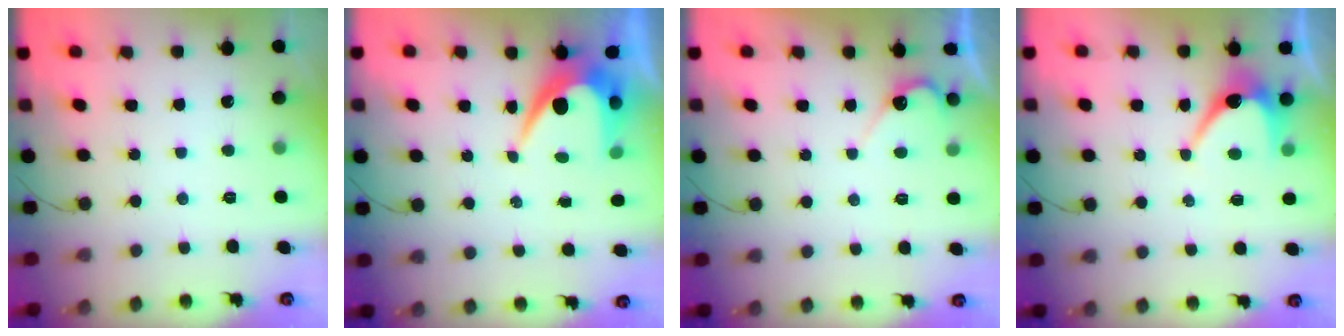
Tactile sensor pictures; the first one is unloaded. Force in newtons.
{"total": 6.5, "press": 6.5, "slide": 0.6}
{"total": 4.4, "press": 4.4, "slide": 0.4}
{"total": 6.5, "press": 6.4, "slide": 0.9}